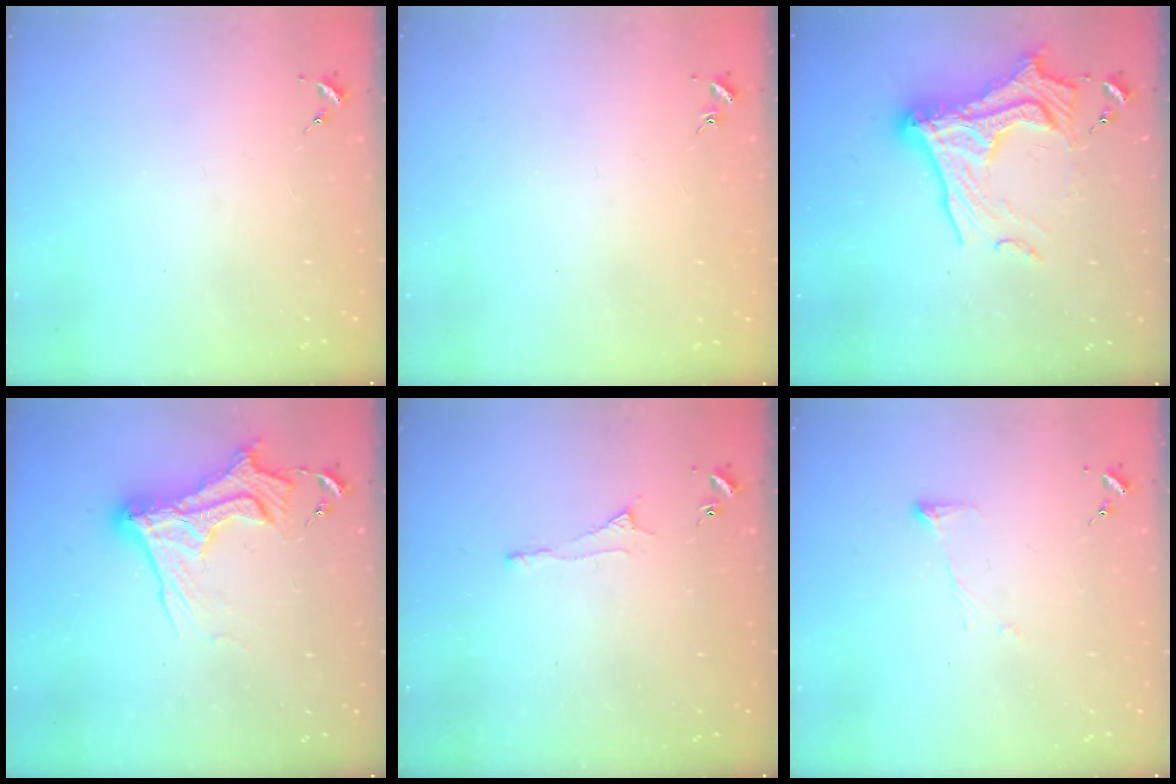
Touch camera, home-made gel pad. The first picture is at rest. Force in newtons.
{"total": 0.9, "press": 0.9, "slide": 0.2}
{"total": 22.2, "press": 22.1, "slide": 2.7}
{"total": 14.6, "press": 14.5, "slide": 1.5}
{"total": 3.2, "press": 3.2, "slide": 0.5}
{"total": 5.5, "press": 5.5, "slide": 0.7}